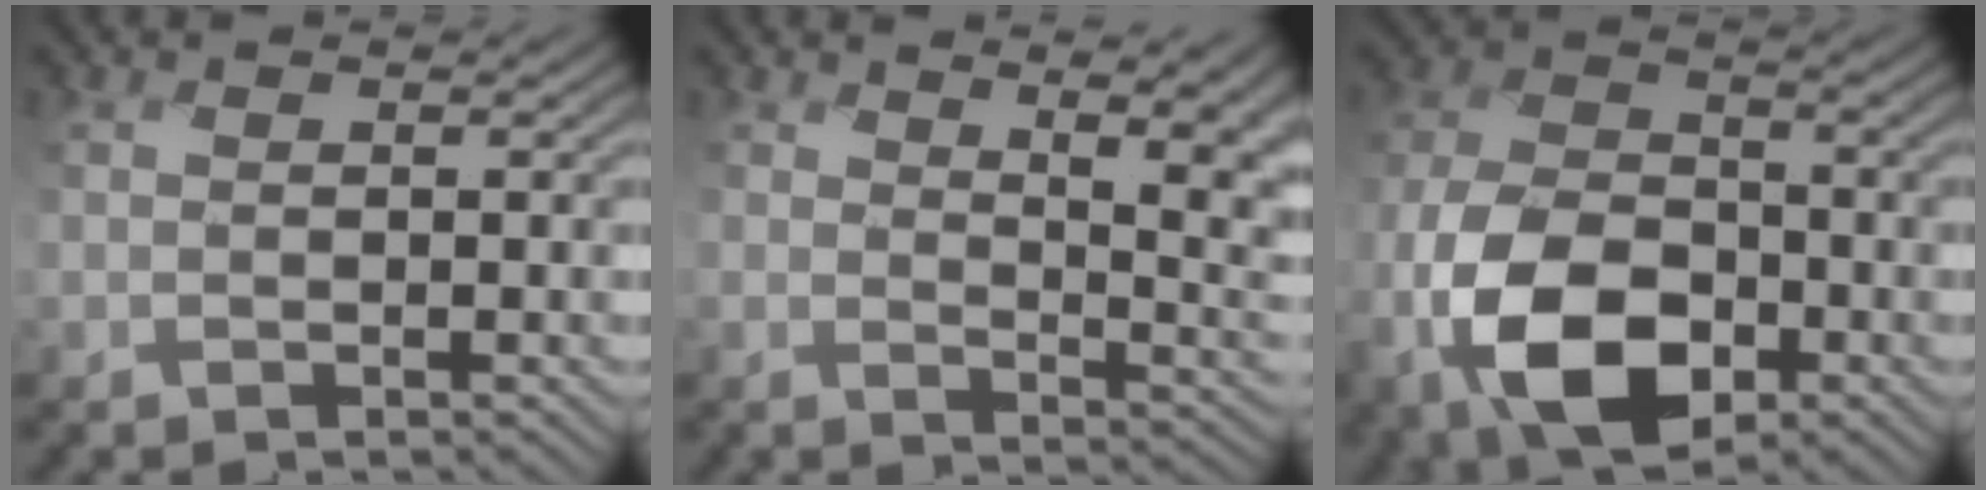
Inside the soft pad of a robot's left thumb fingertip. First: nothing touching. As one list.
[{"total": 10.8, "force": [5.9, 3.8, 8.2], "torque": [-0.105, 0.017, 0.075]}, {"total": 11.3, "force": [-5.7, 6.3, 7.5], "torque": [-0.177, -0.013, -0.124]}]